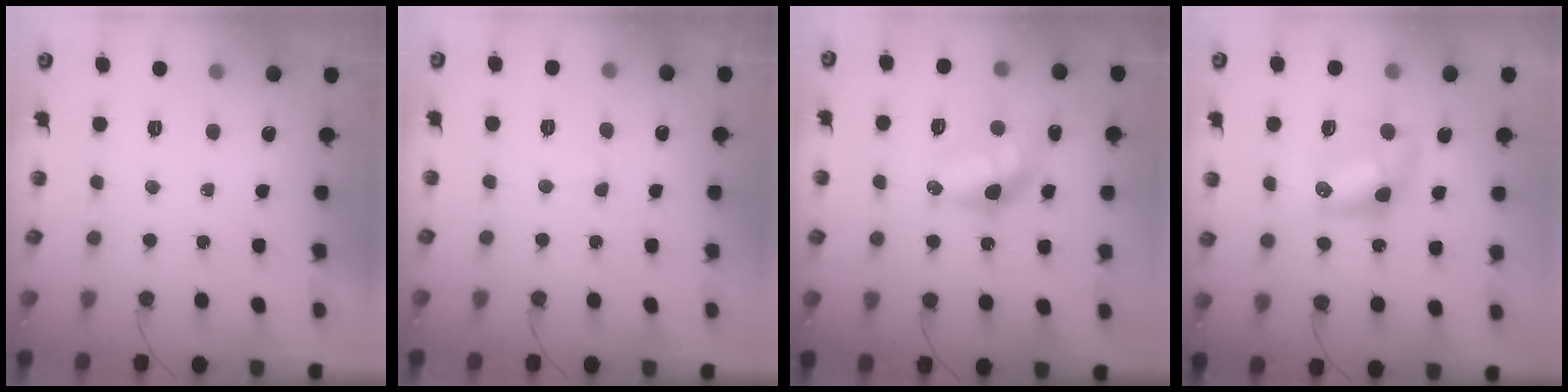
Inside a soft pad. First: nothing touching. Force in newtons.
{"total": 2.8, "press": 2.8, "slide": 0.5}
{"total": 11.4, "press": 11.3, "slide": 1.0}
{"total": 9.3, "press": 9.3, "slide": 0.6}